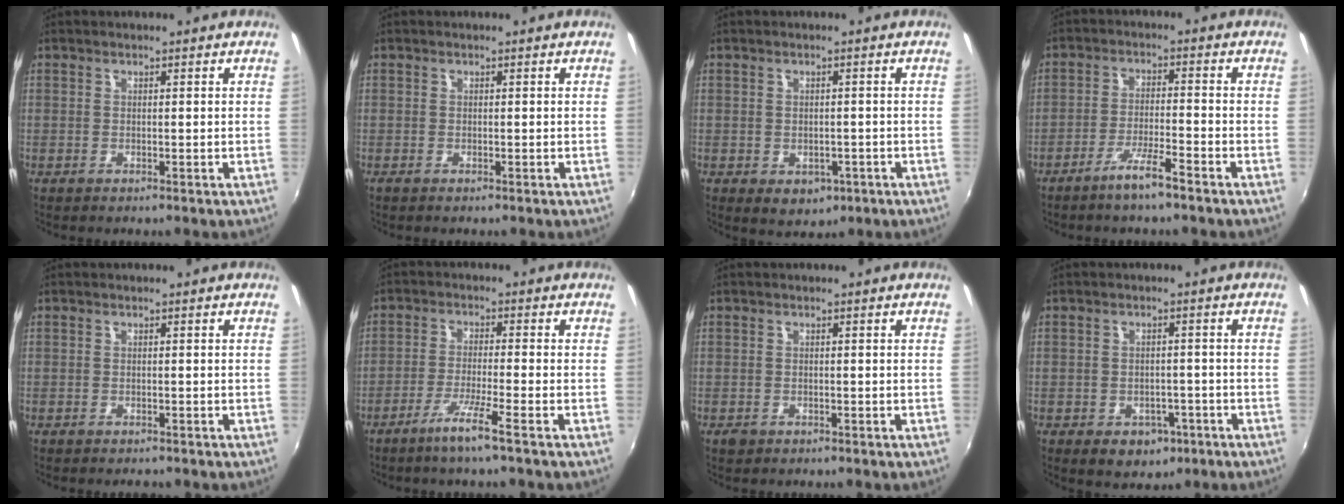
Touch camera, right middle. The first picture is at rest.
{"total": 0.0}
{"total": 4.5, "force": [-1.6, 3.4, 2.4], "torque": [-0.046, -0.010, -0.013]}
{"total": 5.5, "force": [-4.0, 0.0, 3.7], "torque": [-0.083, -0.002, -0.074]}
{"total": 0.9, "force": [-0.8, 0.3, 0.2], "torque": [-0.008, -0.003, -0.010]}
{"total": 5.5, "force": [-3.5, -1.0, 4.1], "torque": [-0.090, -0.009, -0.068]}
{"total": 1.2, "force": [-0.7, 0.9, 0.4], "torque": [-0.008, -0.002, -0.011]}
{"total": 6.1, "force": [-3.0, 4.6, 2.6], "torque": [-0.061, -0.004, -0.027]}